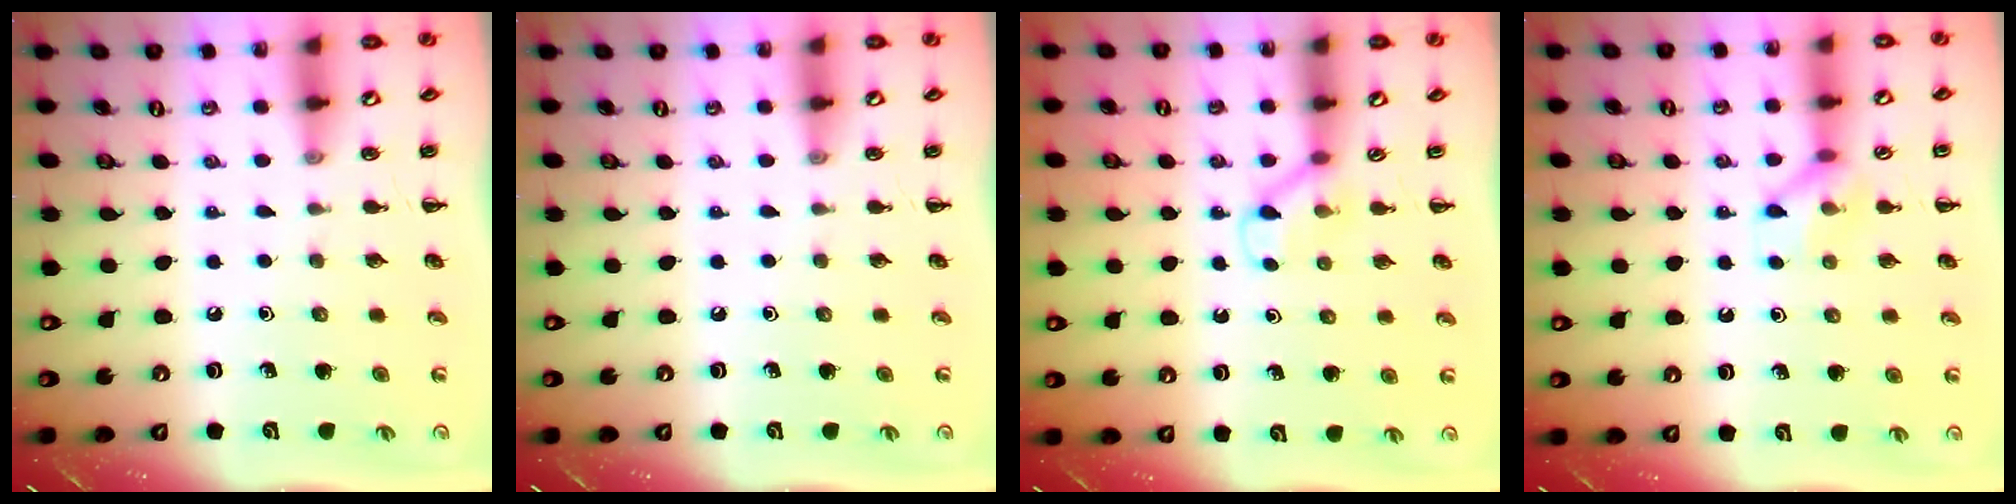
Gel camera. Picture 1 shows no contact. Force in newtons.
{"total": 0.0}
{"total": 3.9, "press": 3.7, "slide": 1.4}
{"total": 7.7, "press": 7.7, "slide": 0.2}